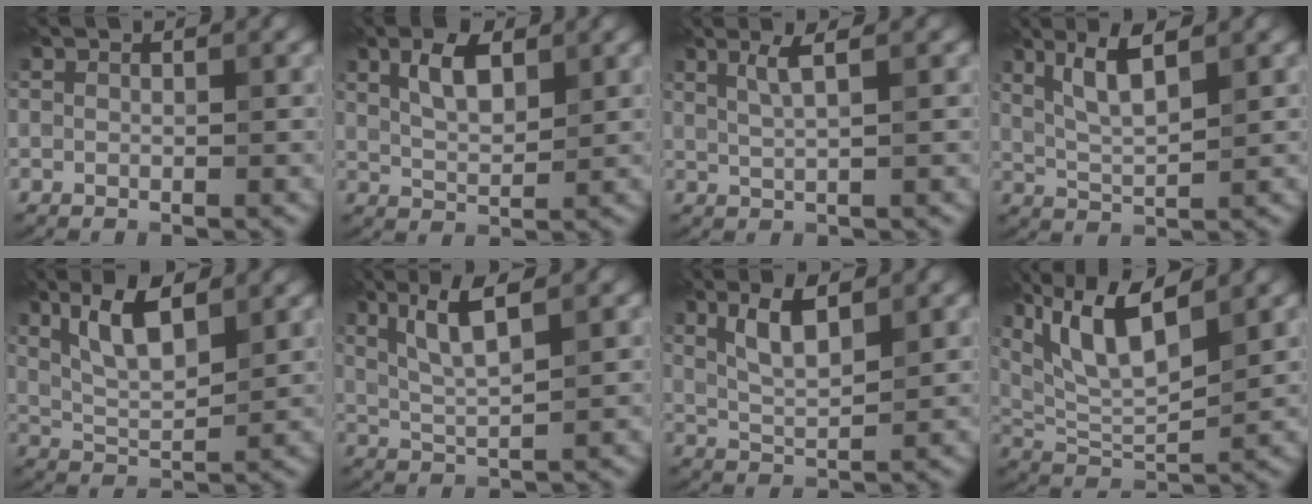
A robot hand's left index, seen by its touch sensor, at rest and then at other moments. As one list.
[{"total": 3.3, "force": [1.7, 1.4, 2.5], "torque": [-0.052, 0.010, 0.032]}, {"total": 1.9, "force": [1.1, 0.2, 1.6], "torque": [-0.029, 0.009, 0.018]}, {"total": 3.6, "force": [2.0, 0.6, 2.9], "torque": [-0.061, 0.006, 0.041]}, {"total": 5.0, "force": [2.7, 1.5, 3.9], "torque": [-0.081, 0.006, 0.051]}, {"total": 4.1, "force": [2.0, 0.6, 3.5], "torque": [-0.073, 0.008, 0.041]}, {"total": 3.3, "force": [1.9, 0.9, 2.6], "torque": [-0.057, 0.006, 0.038]}, {"total": 7.8, "force": [4.6, 2.1, 6.0], "torque": [-0.124, 0.013, 0.091]}]